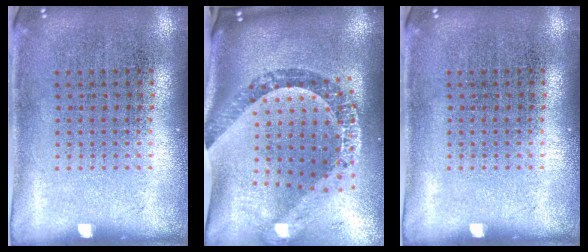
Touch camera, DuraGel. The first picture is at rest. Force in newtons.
{"total": 2.5, "press": 2.0, "slide": 1.5}
{"total": 0.0}